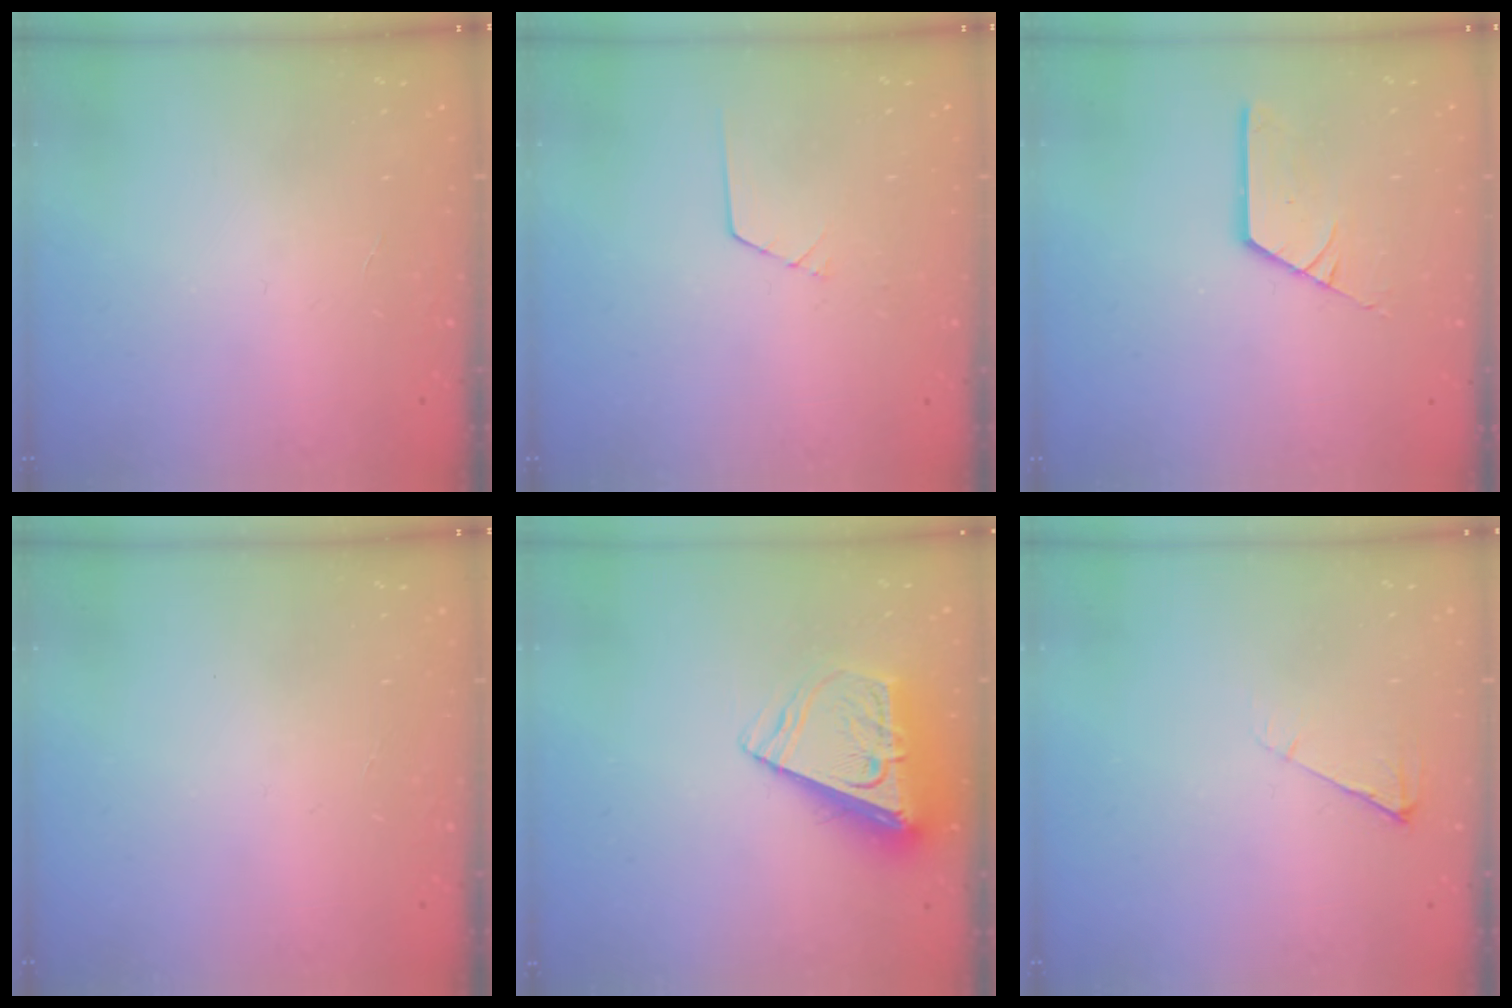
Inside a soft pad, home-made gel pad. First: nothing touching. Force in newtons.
{"total": 1.6, "press": 1.6, "slide": 0.0}
{"total": 4.5, "press": 4.4, "slide": 0.5}
{"total": 0.0}
{"total": 9.9, "press": 9.9, "slide": 1.3}
{"total": 4.9, "press": 4.8, "slide": 0.9}